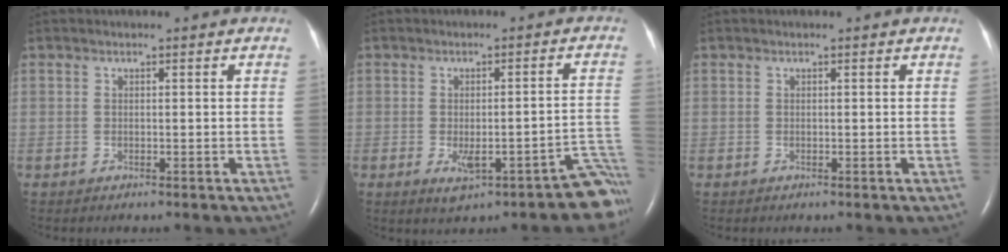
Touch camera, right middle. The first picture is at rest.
{"total": 8.1, "force": [-5.4, 2.1, 5.7], "torque": [-0.040, 0.030, -0.069]}
{"total": 0.0}